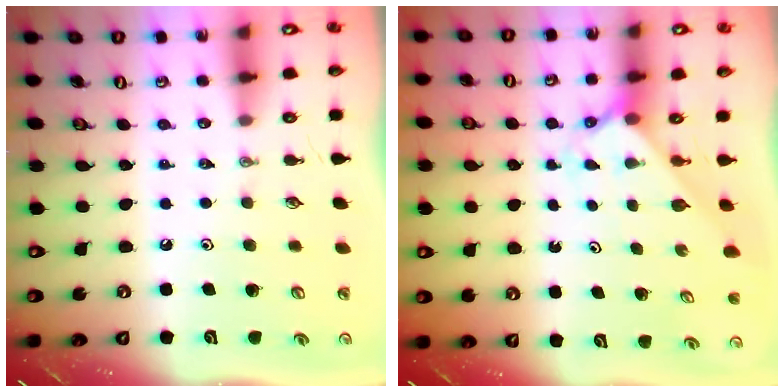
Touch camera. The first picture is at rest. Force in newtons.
{"total": 2.3, "press": 2.3, "slide": 0.1}